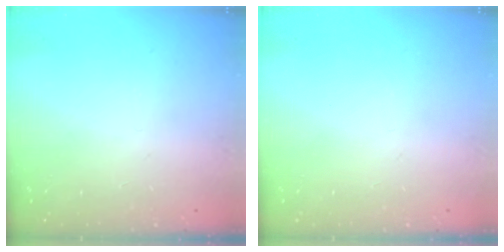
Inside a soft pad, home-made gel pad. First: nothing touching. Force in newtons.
{"total": 0.0}